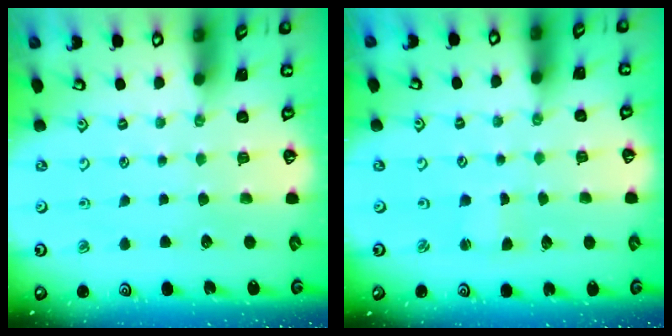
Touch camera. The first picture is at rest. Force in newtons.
{"total": 0.8, "press": 0.8, "slide": 0.0}